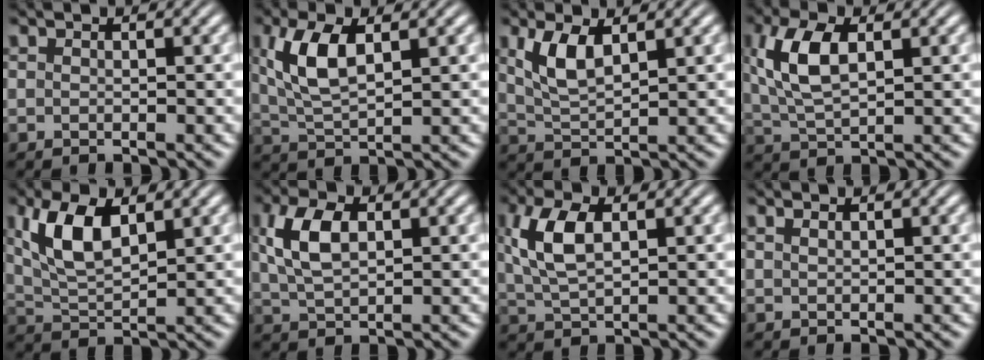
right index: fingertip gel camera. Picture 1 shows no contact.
{"total": 5.4, "force": [1.5, 2.7, 4.4], "torque": [-0.104, -0.010, 0.037]}
{"total": 3.7, "force": [1.3, 1.9, 3.0], "torque": [-0.071, -0.011, 0.032]}
{"total": 5.4, "force": [1.3, 2.7, 4.4], "torque": [-0.102, -0.006, 0.033]}
{"total": 6.1, "force": [1.9, 3.5, 4.7], "torque": [-0.112, -0.016, 0.042]}
{"total": 4.6, "force": [1.0, 2.6, 3.7], "torque": [-0.081, -0.002, 0.025]}
{"total": 4.8, "force": [1.1, 2.4, 4.0], "torque": [-0.089, -0.003, 0.028]}
{"total": 0.5, "force": [0.4, -0.3, 0.1], "torque": [0.001, -0.003, 0.011]}